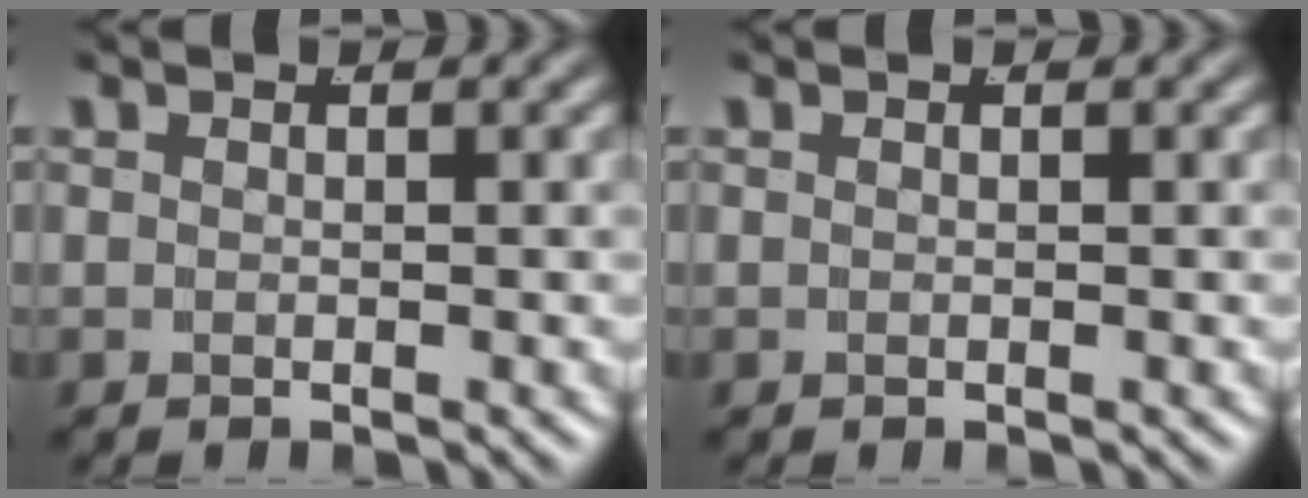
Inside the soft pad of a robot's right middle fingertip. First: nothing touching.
{"total": 0.0}